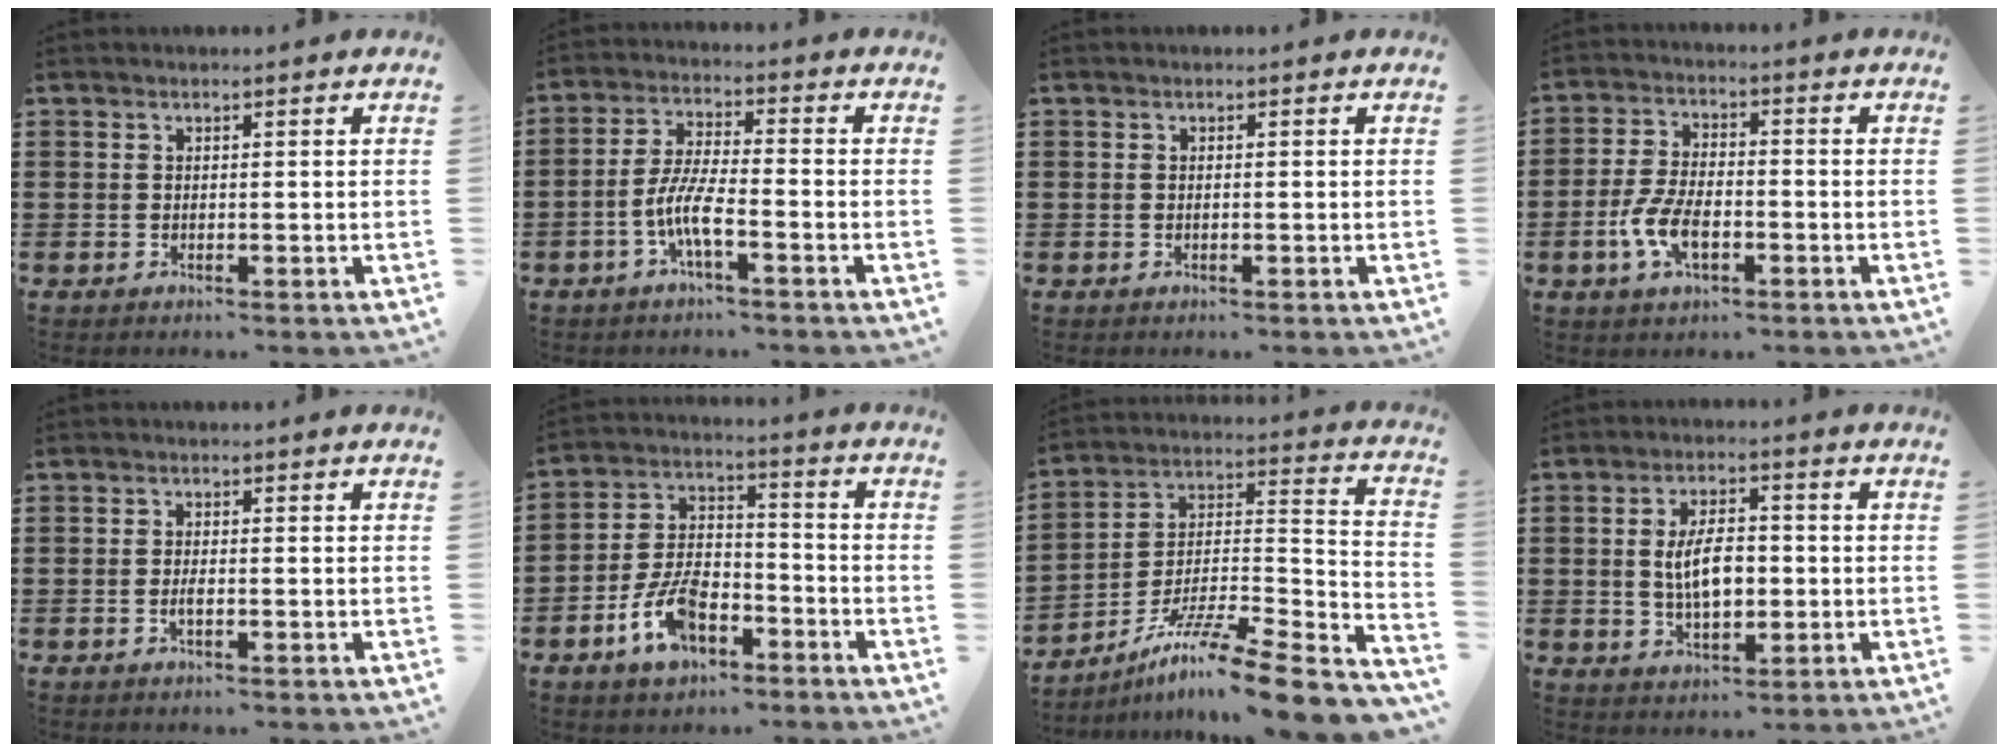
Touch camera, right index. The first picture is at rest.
{"total": 6.8, "force": [-3.0, 1.1, 6.0], "torque": [-0.148, -0.016, -0.067]}
{"total": 0.0}
{"total": 6.4, "force": [-2.3, 3.0, 5.2], "torque": [-0.124, -0.005, -0.047]}
{"total": 1.4, "force": [-0.5, 0.2, 1.3], "torque": [-0.026, -0.005, -0.007]}
{"total": 9.0, "force": [-5.0, 4.6, 6.0], "torque": [-0.136, 0.008, -0.093]}
{"total": 10.5, "force": [-7.5, 1.2, 7.3], "torque": [-0.128, -0.003, -0.143]}
{"total": 6.4, "force": [0.0, 3.2, 5.6], "torque": [-0.097, 0.001, -0.008]}